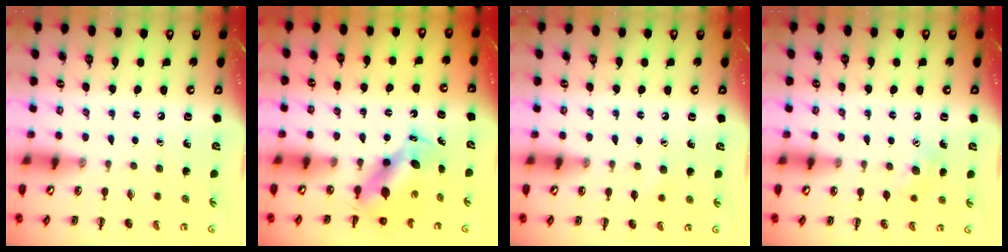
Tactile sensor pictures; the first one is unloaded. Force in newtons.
{"total": 5.6, "press": 5.3, "slide": 1.8}
{"total": 4.4, "press": 4.2, "slide": 1.1}
{"total": 5.6, "press": 5.5, "slide": 1.2}